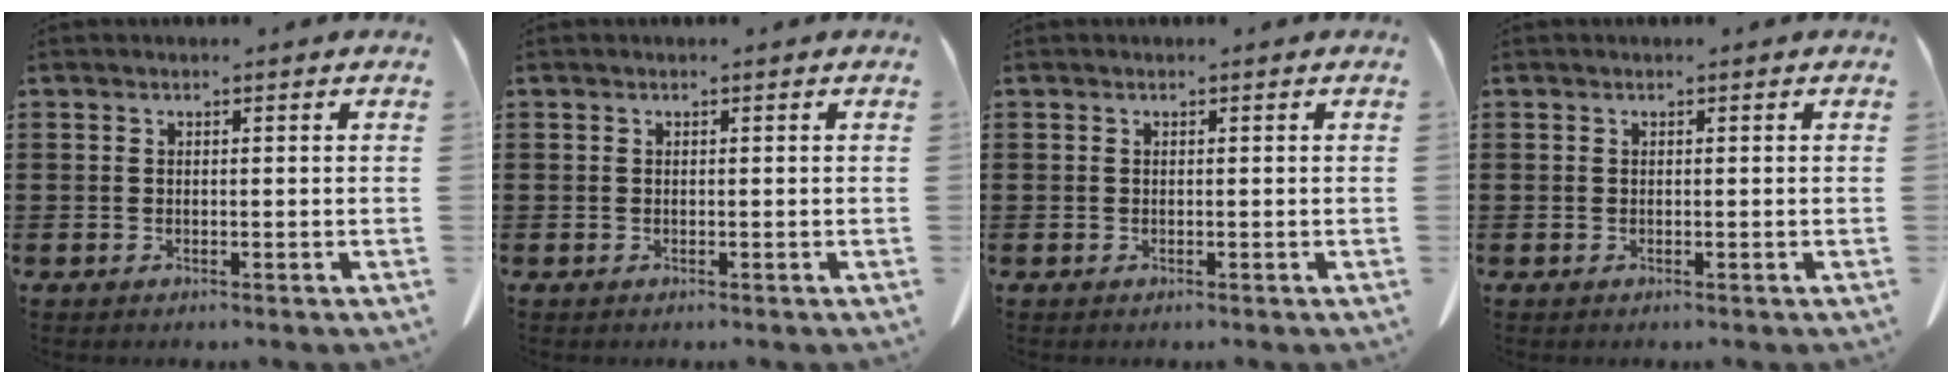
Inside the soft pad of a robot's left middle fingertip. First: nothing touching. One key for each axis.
{"total": 0.0}
{"total": 0.0}
{"total": 0.0}